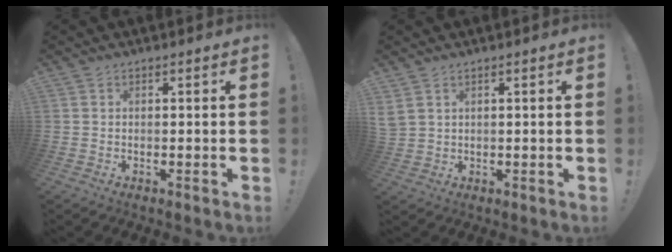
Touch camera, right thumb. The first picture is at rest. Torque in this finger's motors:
{"motor_torque": [0.01, 0.01, 0.36, 0.32, 0.01]}